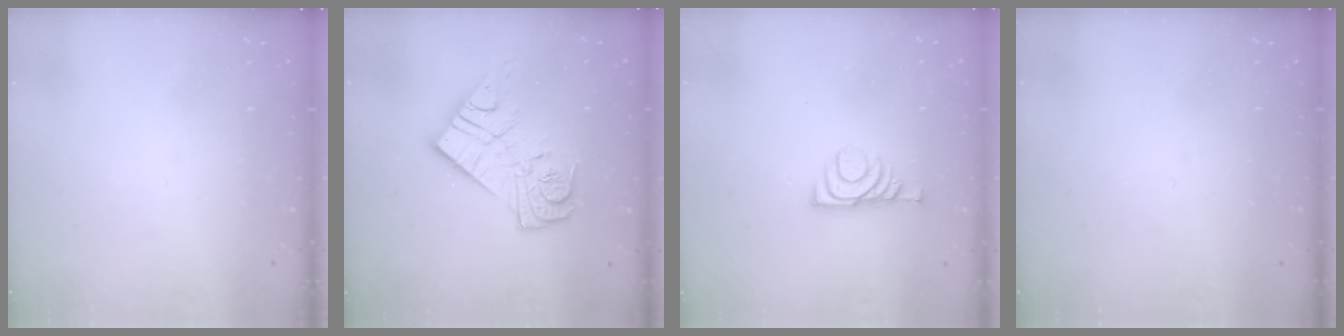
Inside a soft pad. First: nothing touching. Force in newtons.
{"total": 16.3, "press": 16.2, "slide": 1.4}
{"total": 7.2, "press": 7.1, "slide": 1.1}
{"total": 0.0}